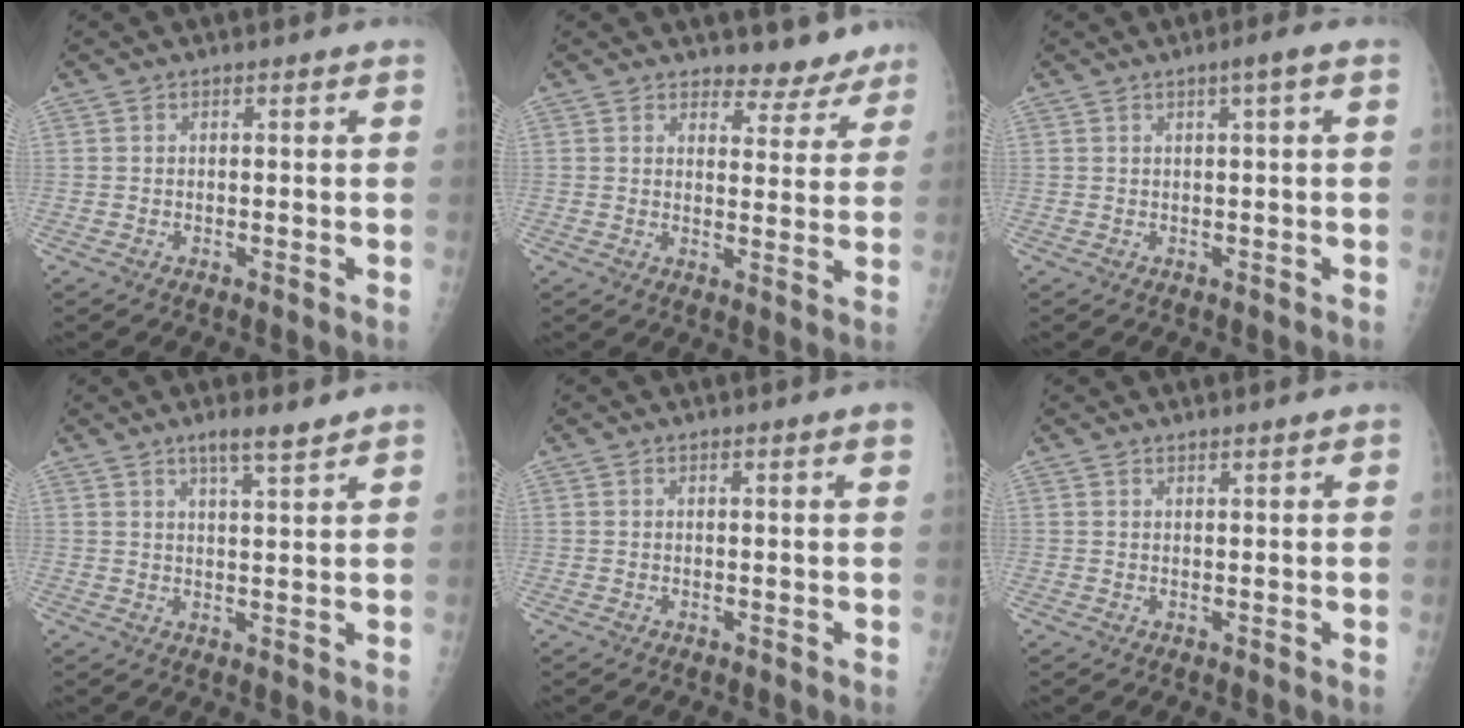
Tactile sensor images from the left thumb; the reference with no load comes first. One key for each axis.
{"total": 6.7, "fx": 5.8, "fy": 3.2, "fz": 0.6, "tx": 0.025, "ty": -0.043, "tz": 0.066}
{"total": 2.2, "fx": 0.7, "fy": -0.1, "fz": 2.1, "tx": -0.039, "ty": 0.006, "tz": 0.012}
{"total": 4.7, "fx": 3.5, "fy": 0.5, "fz": 3.0, "tx": -0.049, "ty": -0.022, "tz": 0.059}
{"total": 1.2, "fx": 0.7, "fy": -0.1, "fz": 1.0, "tx": -0.015, "ty": -0.001, "tz": 0.008}
{"total": 0.9, "fx": 0.9, "fy": 0.0, "fz": 0.3, "tx": -0.003, "ty": -0.006, "tz": 0.016}